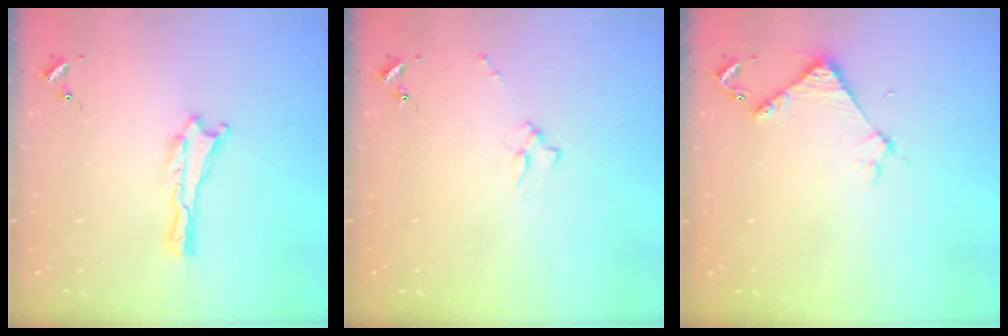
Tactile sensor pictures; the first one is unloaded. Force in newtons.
{"total": 1.7, "press": 1.6, "slide": 0.2}
{"total": 3.8, "press": 3.8, "slide": 0.3}